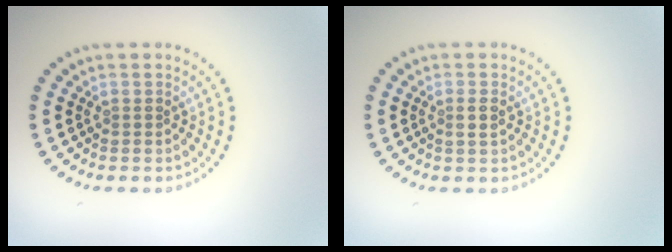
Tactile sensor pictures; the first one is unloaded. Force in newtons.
{"total": 1.0, "press": 0.9, "slide": 0.5}